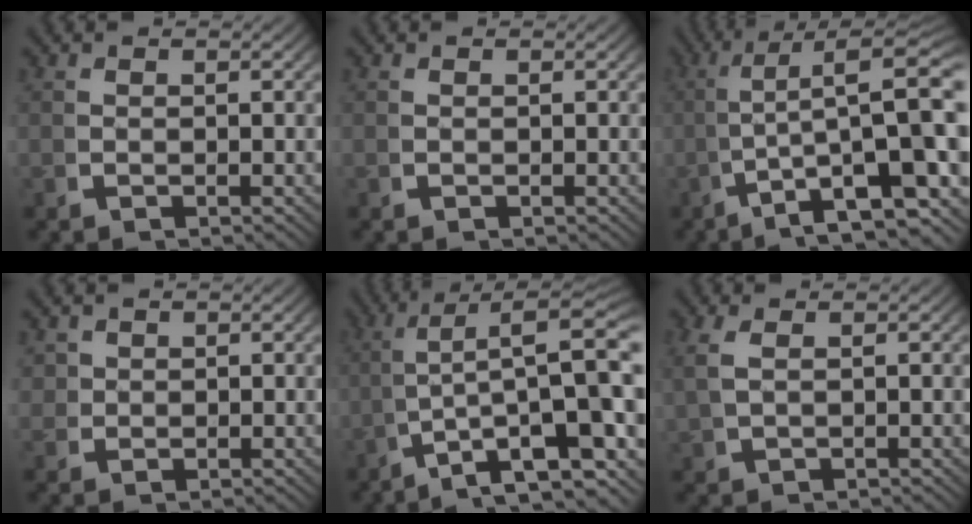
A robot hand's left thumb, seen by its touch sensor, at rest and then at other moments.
{"total": 0.0}
{"total": 11.6, "force": [0.5, 4.8, 10.5], "torque": [-0.159, -0.005, 0.014]}
{"total": 1.7, "force": [0.9, 1.3, 0.6], "torque": [-0.015, -0.003, 0.023]}
{"total": 10.4, "force": [-0.4, 4.3, 9.4], "torque": [-0.152, -0.017, 0.006]}
{"total": 1.6, "force": [0.7, 0.4, 1.3], "torque": [-0.037, 0.006, 0.023]}